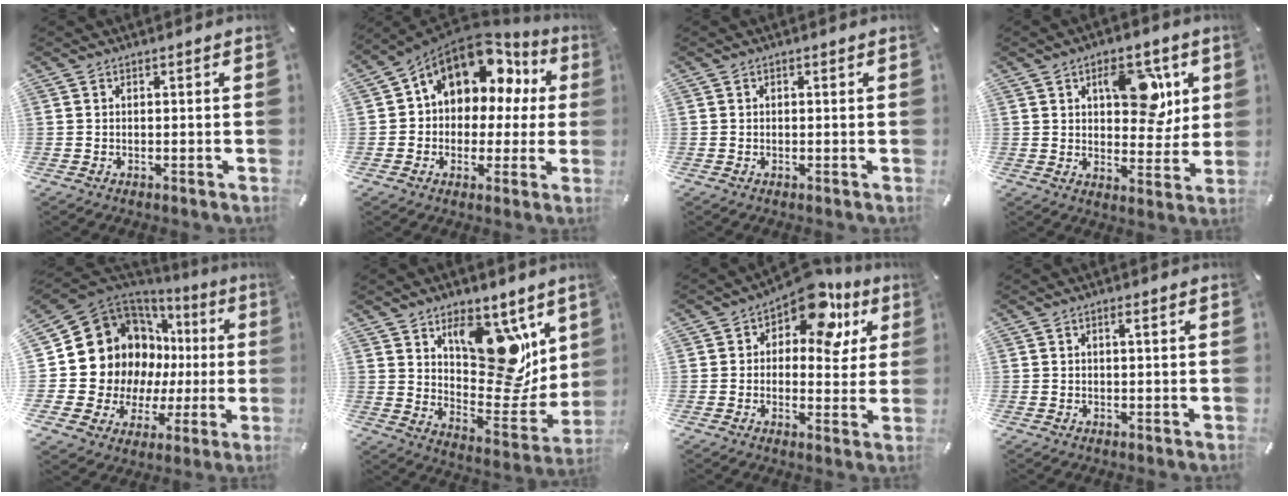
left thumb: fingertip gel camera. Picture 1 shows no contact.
{"total": 13.9, "force": [7.1, 9.7, 7.1], "torque": [-0.113, -0.050, 0.124]}
{"total": 0.6, "force": [0.1, 0.5, 0.3], "torque": [-0.006, 0.003, 0.001]}
{"total": 13.2, "force": [4.8, 7.8, 9.4], "torque": [-0.115, -0.009, 0.079]}
{"total": 17.1, "force": [4.5, 14.5, 8.0], "torque": [-0.151, -0.053, 0.107]}
{"total": 17.4, "force": [9.4, 10.3, 10.3], "torque": [-0.109, -0.089, 0.168]}
{"total": 13.1, "force": [7.2, 7.5, 8.0], "torque": [-0.104, -0.045, 0.124]}
{"total": 1.5, "force": [0.5, 0.4, 1.3], "torque": [-0.026, 0.003, 0.008]}